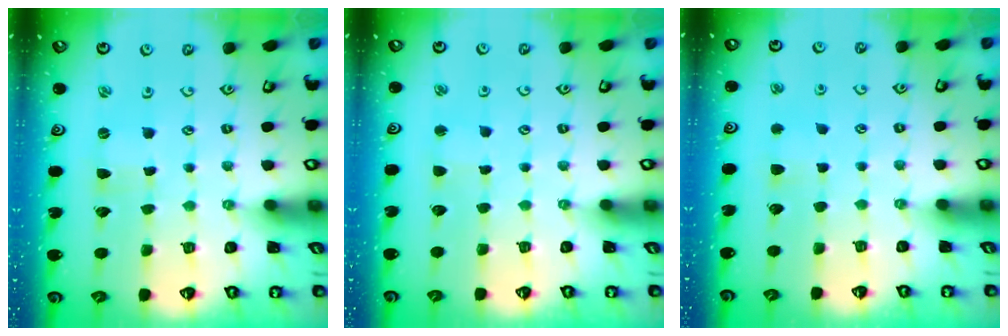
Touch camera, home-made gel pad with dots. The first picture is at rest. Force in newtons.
{"total": 1.7, "press": 1.7, "slide": 0.1}
{"total": 2.7, "press": 2.7, "slide": 0.4}